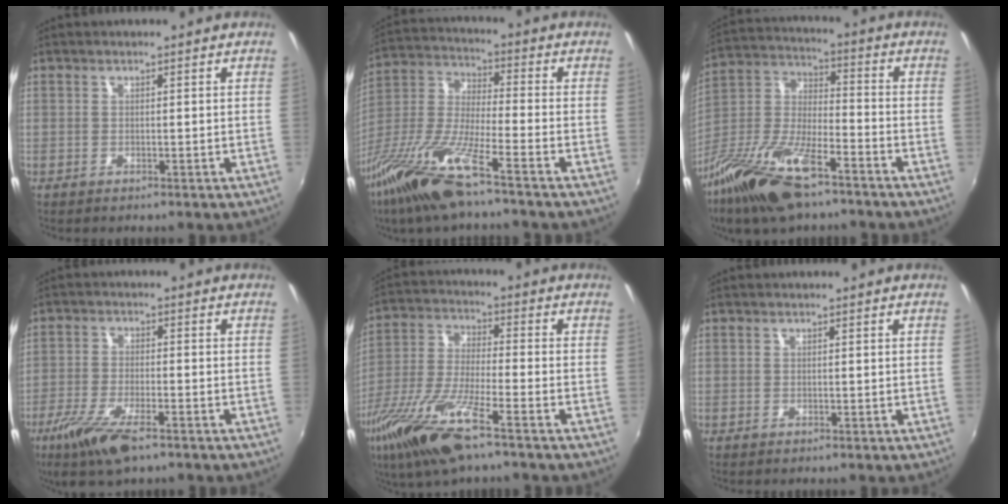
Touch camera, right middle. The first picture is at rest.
{"total": 15.4, "force": [-10.2, 1.6, 11.4], "torque": [-0.246, -0.023, -0.207]}
{"total": 20.2, "force": [-12.9, 7.1, 13.8], "torque": [-0.292, -0.020, -0.246]}
{"total": 9.9, "force": [-6.5, 2.6, 7.1], "torque": [-0.164, -0.030, -0.122]}
{"total": 15.9, "force": [-9.7, 2.7, 12.3], "torque": [-0.261, -0.041, -0.190]}
{"total": 0.0}